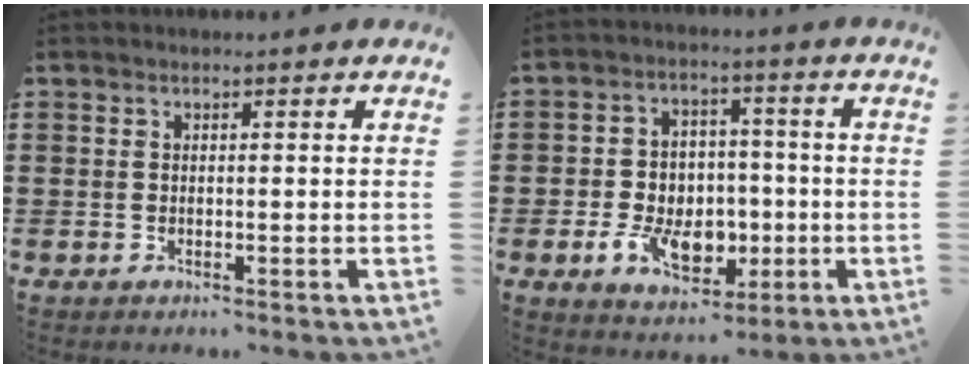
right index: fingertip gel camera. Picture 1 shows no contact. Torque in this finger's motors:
{"motor_torque": [2.14, 0.00, 0.82, 0.20]}